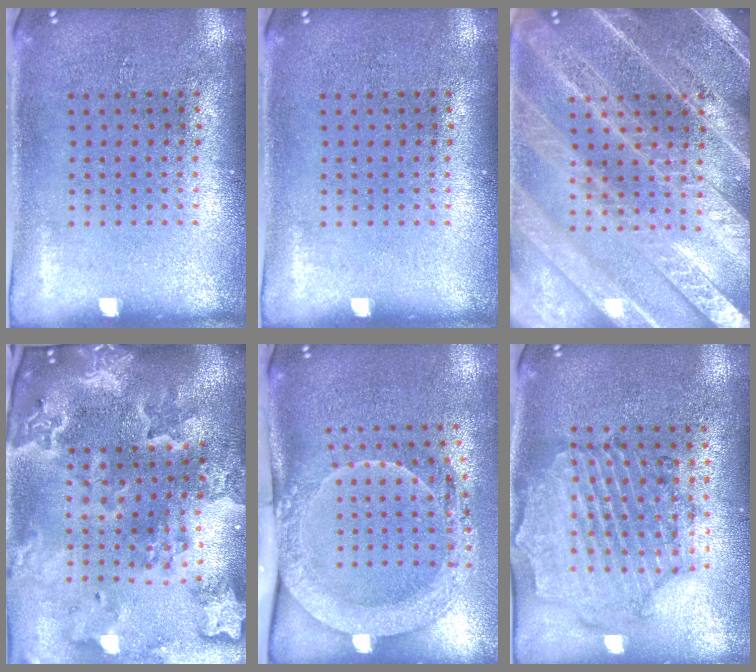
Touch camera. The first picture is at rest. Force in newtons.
{"total": 0.0}
{"total": 4.6, "press": 4.6, "slide": 0.5}
{"total": 4.2, "press": 3.5, "slide": 2.3}
{"total": 2.1, "press": 2.0, "slide": 0.5}
{"total": 1.0, "press": 1.0, "slide": 0.3}